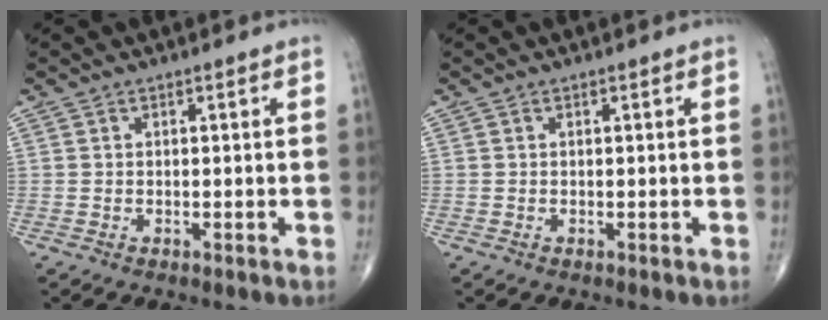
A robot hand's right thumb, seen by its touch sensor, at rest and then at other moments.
{"total": 0.0}